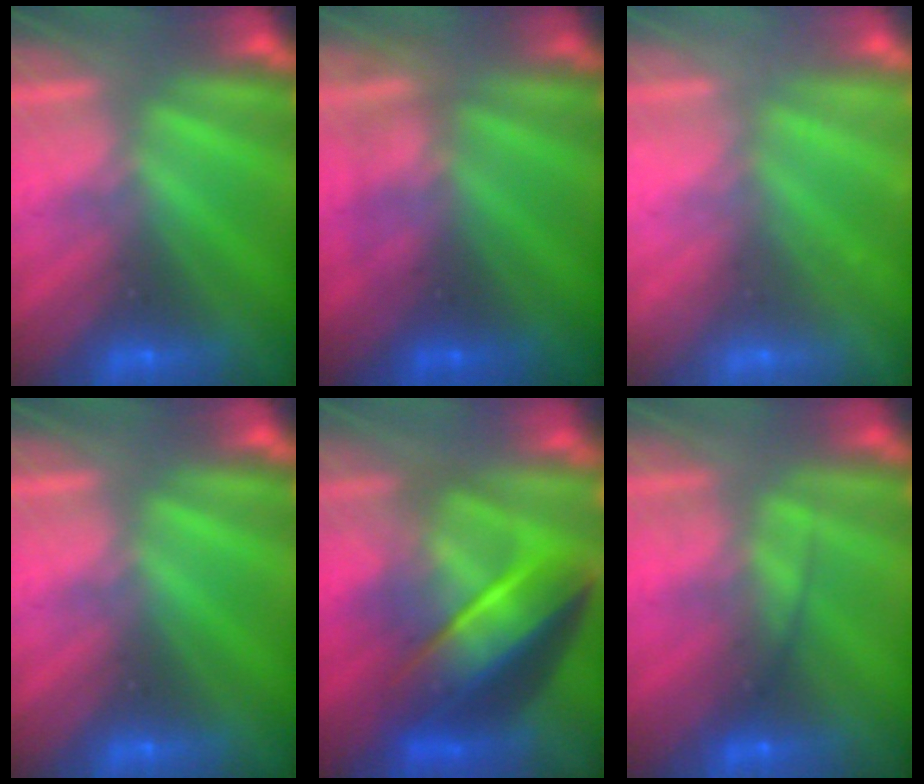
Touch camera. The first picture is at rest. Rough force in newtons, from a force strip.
{"total": 3.1}
{"total": 2.3}
{"total": 0.0}
{"total": 7.1}
{"total": 2.3}